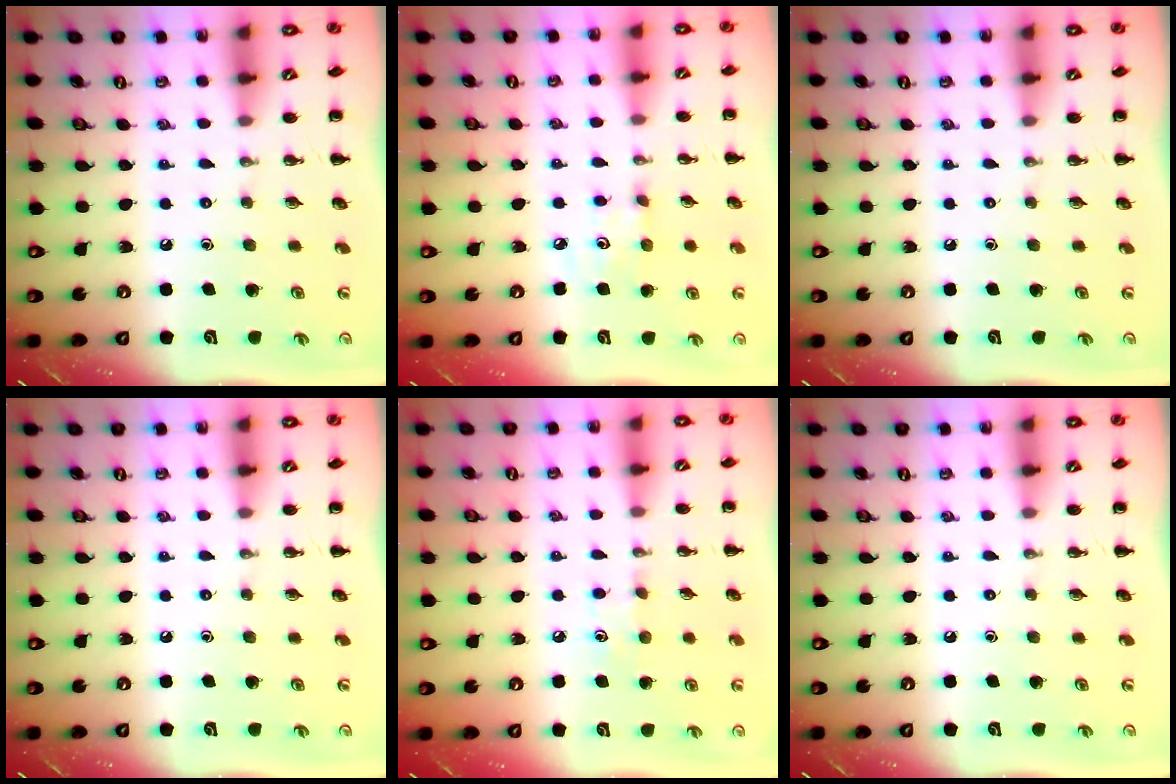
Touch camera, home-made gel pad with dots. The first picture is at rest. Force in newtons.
{"total": 3.4, "press": 3.3, "slide": 0.9}
{"total": 0.0}
{"total": 0.0}
{"total": 4.7, "press": 4.4, "slide": 1.4}
{"total": 0.0}